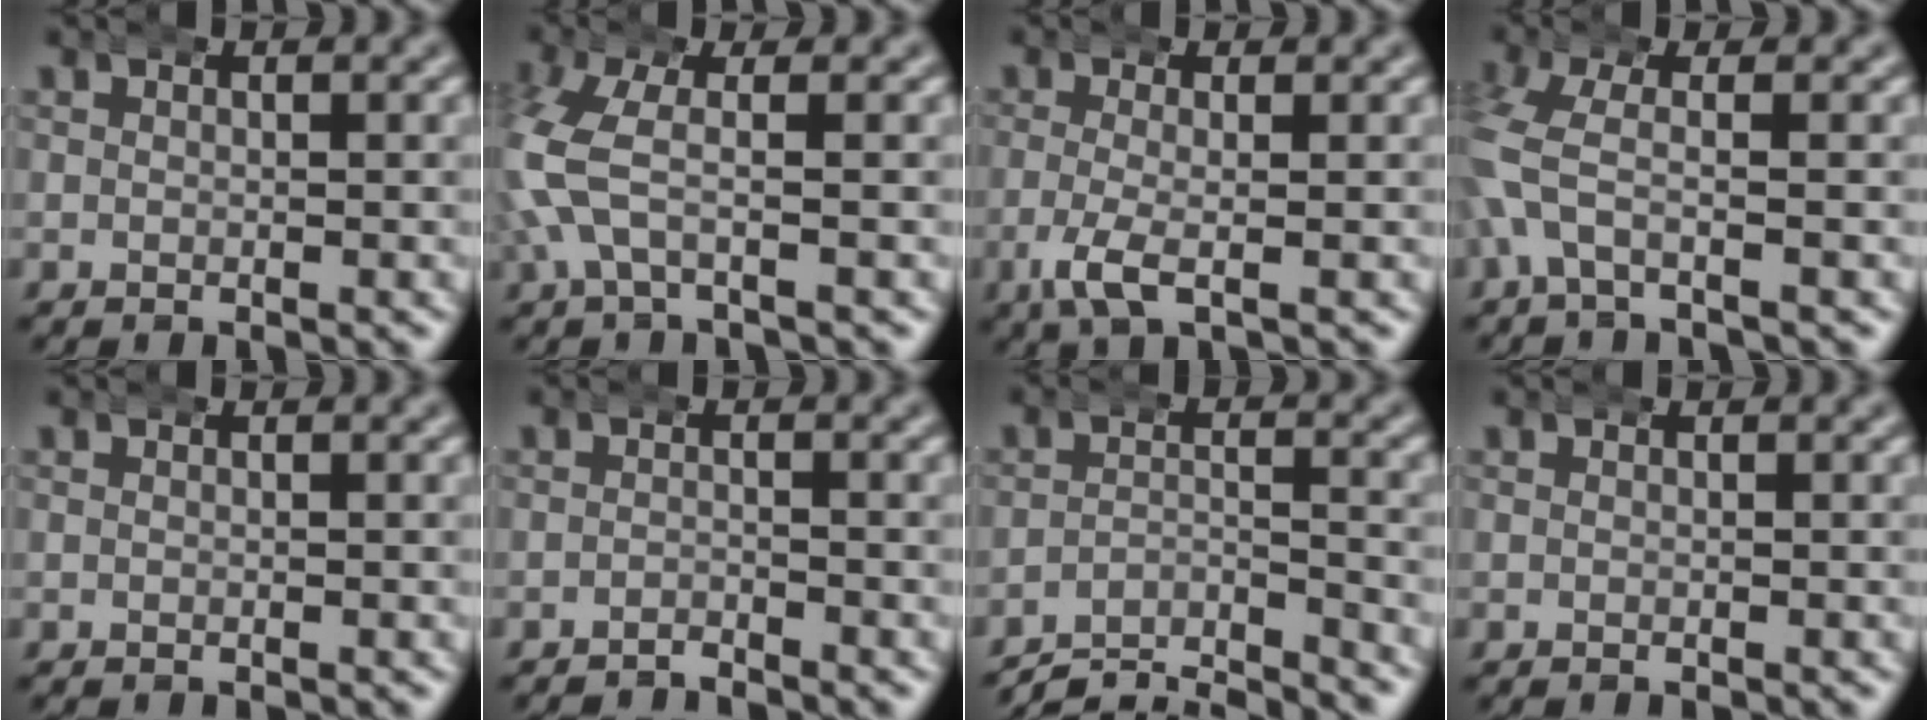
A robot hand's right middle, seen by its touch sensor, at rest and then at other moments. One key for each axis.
{"total": 4.7, "fx": 0.0, "fy": 2.9, "fz": 3.7, "tx": -0.104, "ty": -0.006, "tz": -0.003}
{"total": 3.3, "fx": -1.4, "fy": 1.0, "fz": 2.8, "tx": -0.068, "ty": -0.011, "tz": -0.021}
{"total": 3.2, "fx": -0.1, "fy": 1.7, "fz": 2.7, "tx": -0.080, "ty": -0.007, "tz": -0.004}
{"total": 0.0}
{"total": 2.0, "fx": -1.9, "fy": 0.1, "fz": -0.1, "tx": 0.001, "ty": -0.008, "tz": -0.035}
{"total": 7.8, "fx": -7.2, "fy": 1.9, "fz": 2.1, "tx": -0.020, "ty": -0.021, "tz": -0.119}
{"total": 0.0}